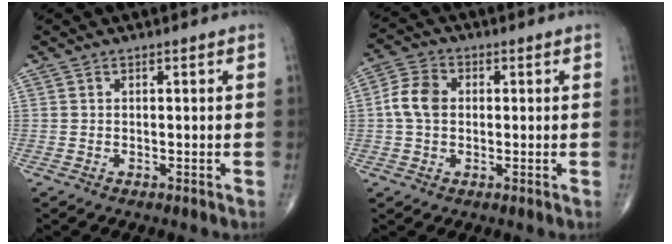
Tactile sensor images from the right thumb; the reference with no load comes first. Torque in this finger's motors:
{"motor_torque": [0.02, 0.02, 0.07, -0.07, 0.05]}